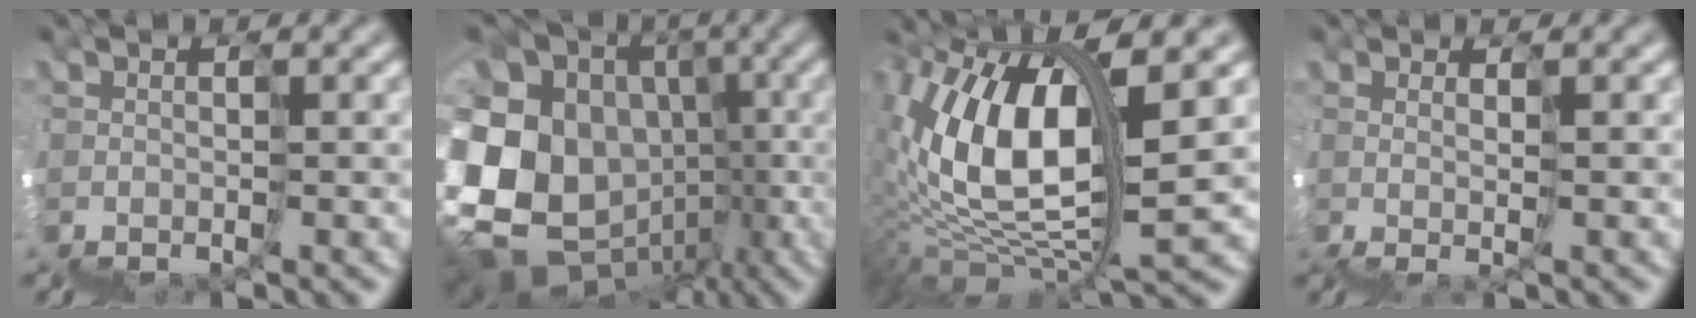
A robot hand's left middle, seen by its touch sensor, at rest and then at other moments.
{"total": 14.9, "force": [-2.8, 13.6, 5.4], "torque": [-0.131, 0.021, -0.061]}
{"total": 6.4, "force": [2.5, 2.6, 5.3], "torque": [-0.124, 0.020, 0.039]}
{"total": 0.7, "force": [0.3, -0.4, 0.5], "torque": [0.012, 0.010, 0.006]}